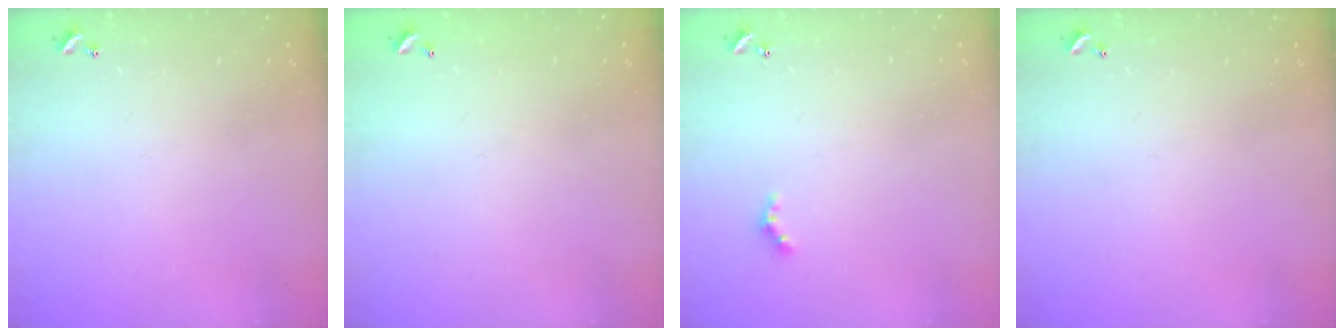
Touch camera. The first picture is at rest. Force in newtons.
{"total": 2.9, "press": 2.9, "slide": 0.1}
{"total": 2.5, "press": 2.4, "slide": 0.4}
{"total": 0.0}